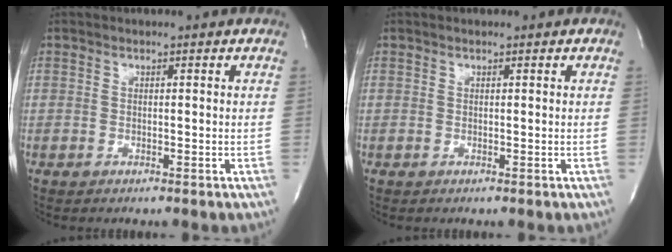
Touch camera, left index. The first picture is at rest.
{"total": 0.0}